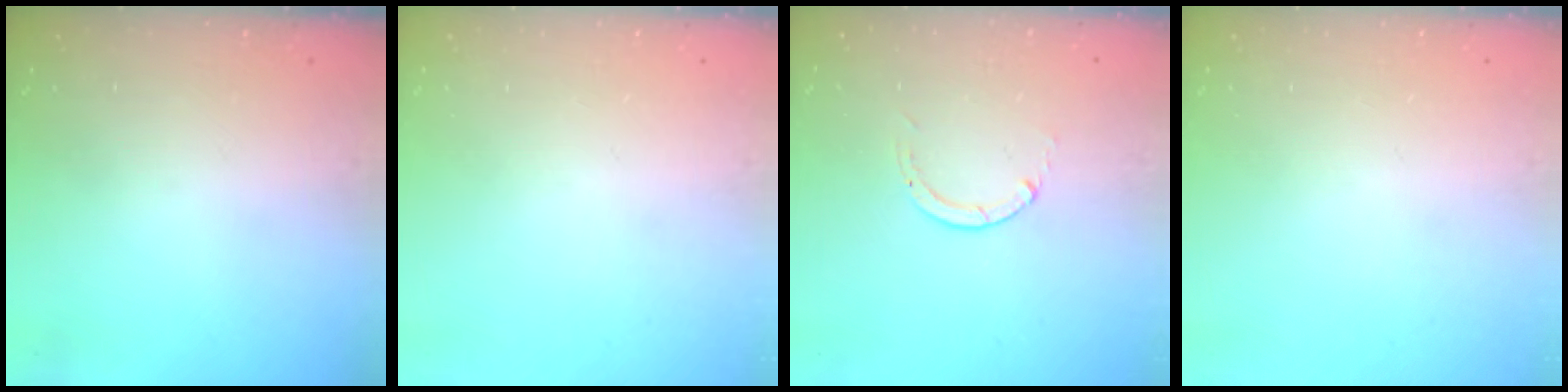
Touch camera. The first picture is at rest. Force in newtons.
{"total": 0.0}
{"total": 0.0}
{"total": 0.0}